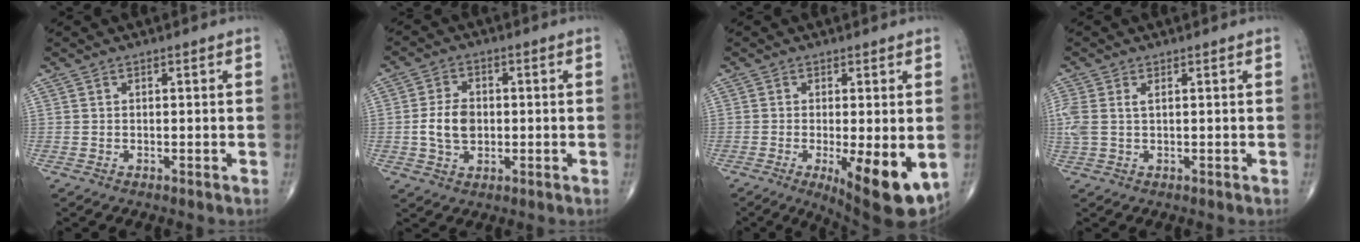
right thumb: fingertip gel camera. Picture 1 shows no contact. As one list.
[{"total": 6.8, "force": [-0.4, 4.7, 4.9], "torque": [-0.084, 0.005, -0.008]}, {"total": 12.4, "force": [-3.4, 3.8, 11.3], "torque": [-0.148, -0.022, -0.041]}, {"total": 4.3, "force": [0.8, 2.3, 3.6], "torque": [-0.113, 0.017, 0.023]}]